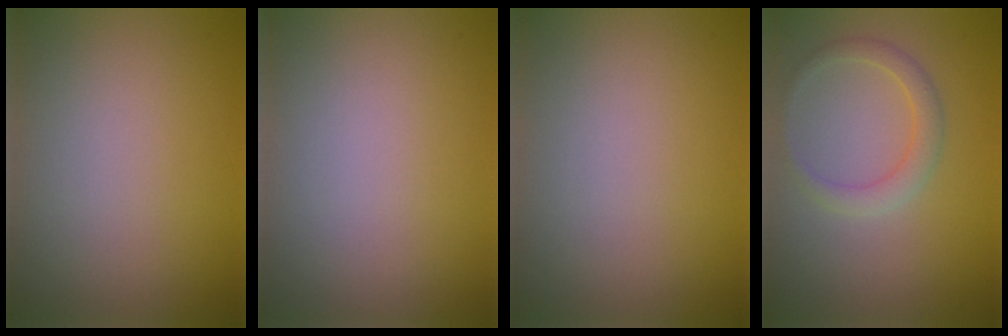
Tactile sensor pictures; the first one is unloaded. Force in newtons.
{"total": 0.0}
{"total": 0.0}
{"total": 2.0, "press": 2.0, "slide": 0.1}